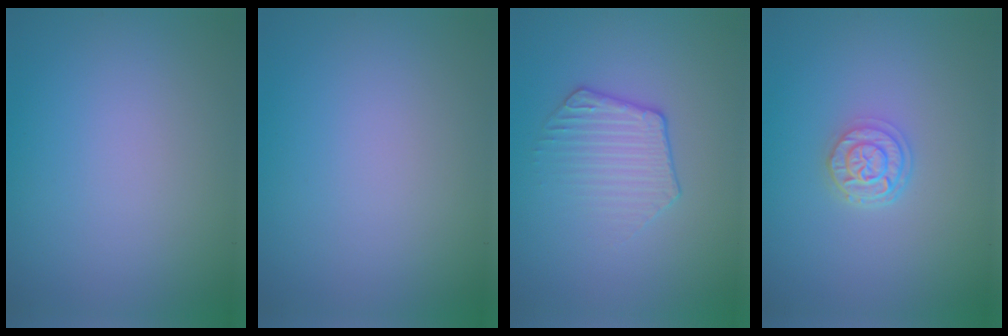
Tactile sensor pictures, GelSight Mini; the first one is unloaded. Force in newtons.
{"total": 0.0}
{"total": 2.3, "press": 1.8, "slide": 1.4}
{"total": 2.6, "press": 2.1, "slide": 1.5}